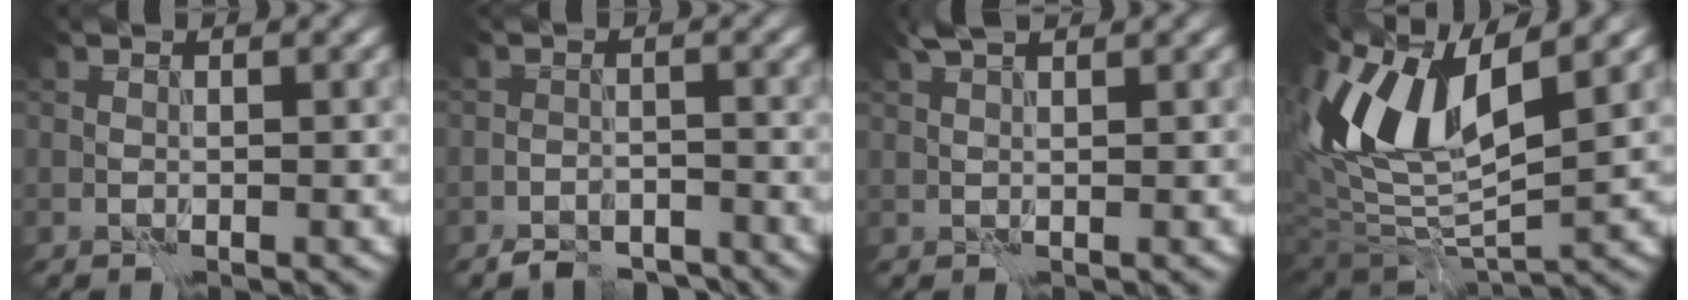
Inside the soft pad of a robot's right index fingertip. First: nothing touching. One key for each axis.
{"total": 3.4, "fx": -3.2, "fy": 1.0, "fz": 0.6, "tx": 0.002, "ty": -0.001, "tz": -0.056}
{"total": 2.4, "fx": 2.0, "fy": 0.3, "fz": 1.3, "tx": -0.030, "ty": 0.007, "tz": 0.035}
{"total": 9.3, "fx": 4.1, "fy": 3.6, "fz": 7.5, "tx": -0.151, "ty": -0.004, "tz": 0.079}